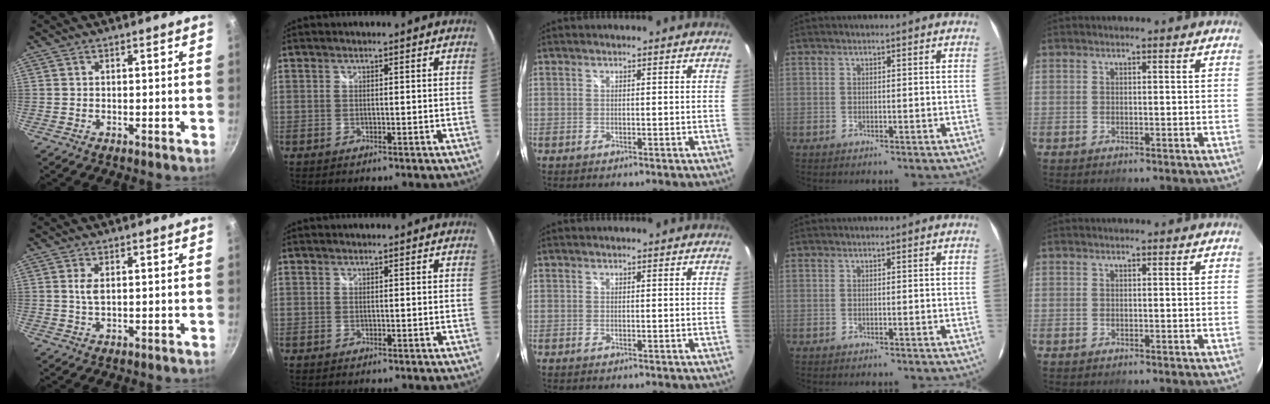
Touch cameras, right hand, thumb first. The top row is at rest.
{"thumb": {"total": 2.8, "force": [0.7, 1.2, 2.4], "torque": [-0.047, -0.005, 0.014]}}